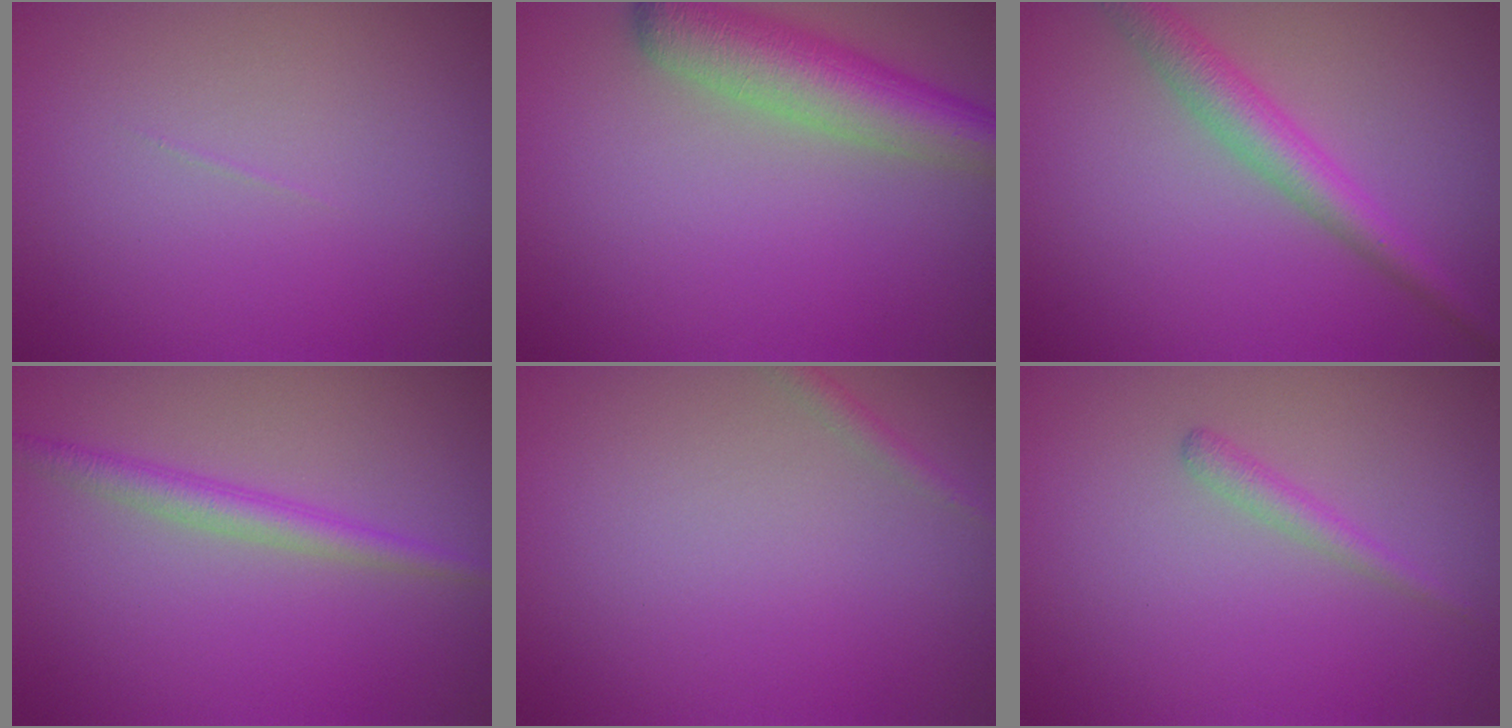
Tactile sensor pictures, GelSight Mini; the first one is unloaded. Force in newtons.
{"total": 5.8, "press": 5.8, "slide": 0.2}
{"total": 3.8, "press": 3.8, "slide": 0.0}
{"total": 2.5, "press": 2.5, "slide": 0.1}
{"total": 1.0, "press": 1.0, "slide": 0.0}
{"total": 1.4, "press": 1.4, "slide": 0.0}